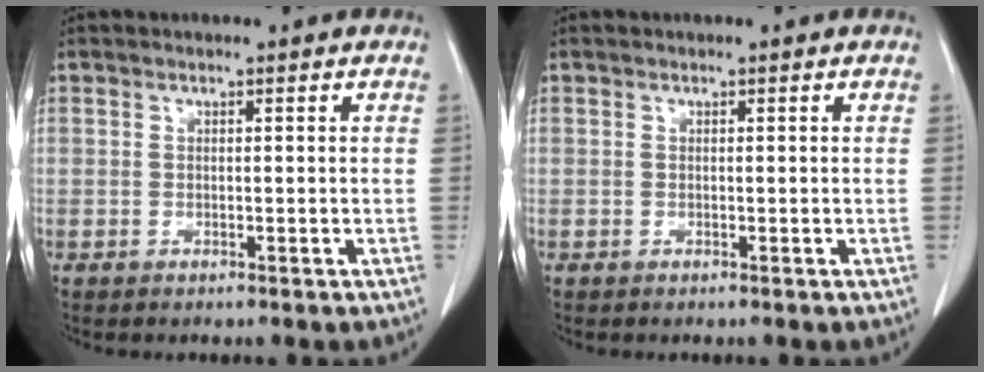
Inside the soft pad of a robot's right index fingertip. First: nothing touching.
{"total": 0.0}